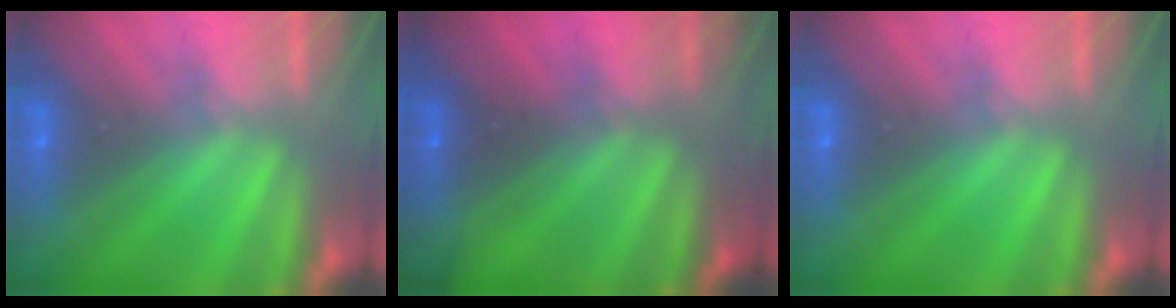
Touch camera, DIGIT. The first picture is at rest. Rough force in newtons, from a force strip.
{"total": 2.1}
{"total": 0.0}